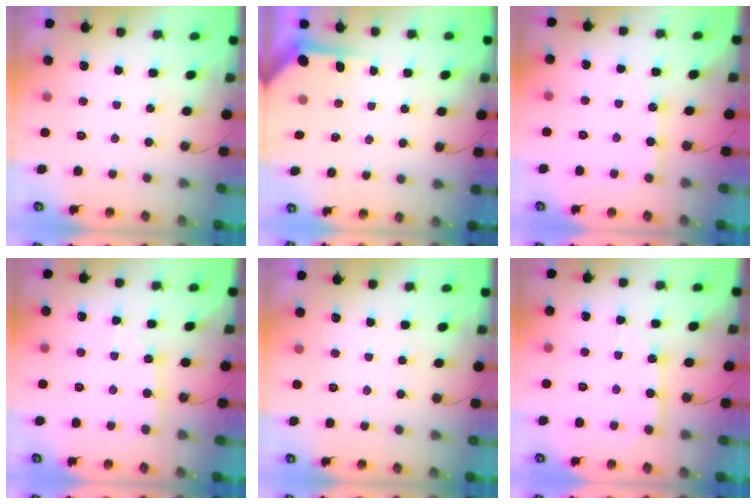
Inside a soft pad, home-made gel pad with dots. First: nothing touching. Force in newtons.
{"total": 3.6, "press": 3.5, "slide": 0.4}
{"total": 6.1, "press": 6.1, "slide": 0.2}
{"total": 6.1, "press": 6.1, "slide": 0.6}
{"total": 0.0}
{"total": 4.8, "press": 4.8, "slide": 0.5}